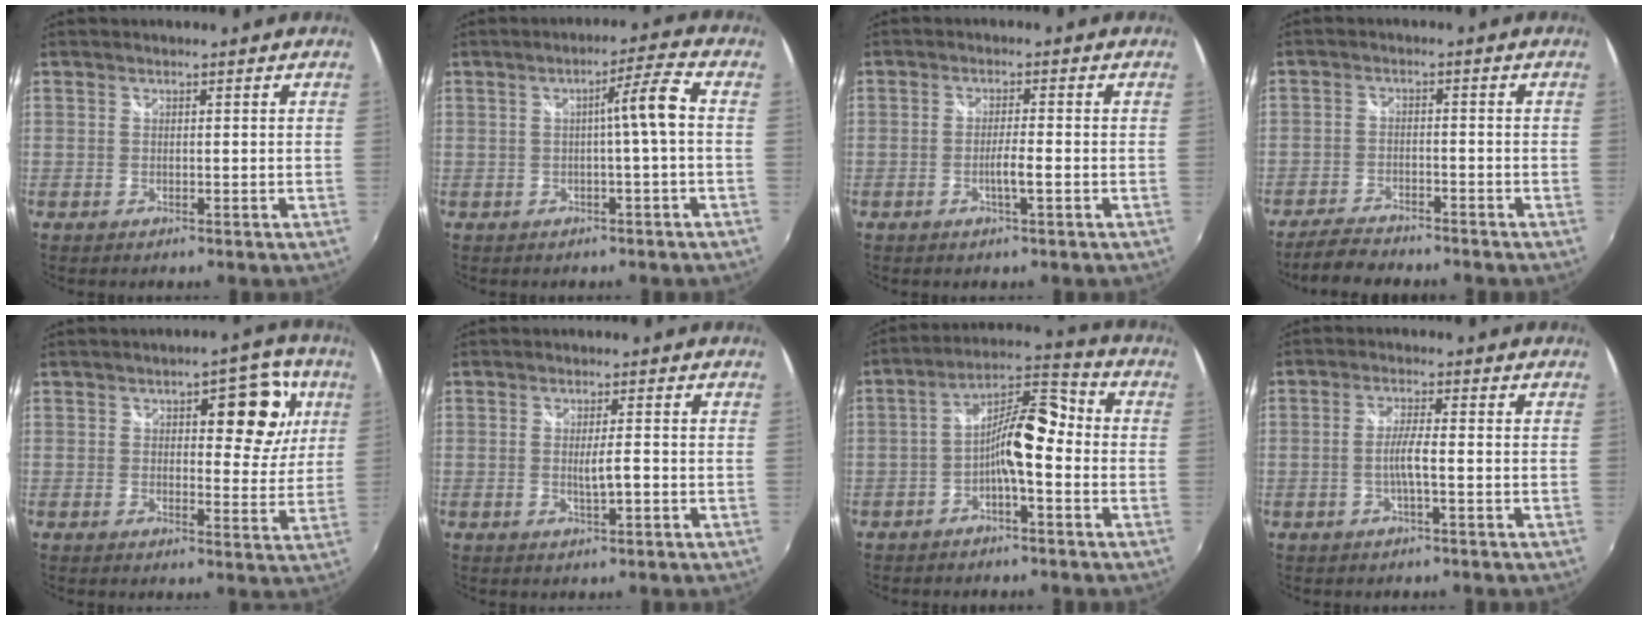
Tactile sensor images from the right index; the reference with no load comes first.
{"total": 5.2, "force": [-0.5, -1.0, 5.0], "torque": [-0.085, 0.008, -0.003]}
{"total": 2.7, "force": [-1.2, -0.2, 2.4], "torque": [-0.045, 0.000, -0.023]}
{"total": 6.4, "force": [-5.8, 1.7, 2.2], "torque": [-0.069, -0.008, -0.100]}
{"total": 9.7, "force": [3.5, 4.8, 7.7], "torque": [-0.093, 0.021, 0.045]}
{"total": 2.8, "force": [-0.7, 0.1, 2.7], "torque": [-0.047, -0.003, -0.013]}
{"total": 8.8, "force": [-2.6, 2.6, 8.1], "torque": [-0.154, 0.026, -0.050]}
{"total": 3.3, "force": [-1.1, -0.1, 3.1], "torque": [-0.061, 0.003, -0.021]}